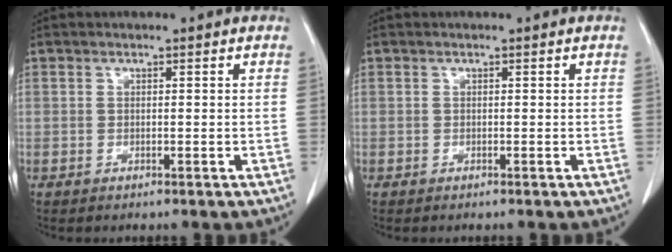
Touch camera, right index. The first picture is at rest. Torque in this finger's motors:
{"motor_torque": [0.05, -0.01, 0.04, 0.01]}